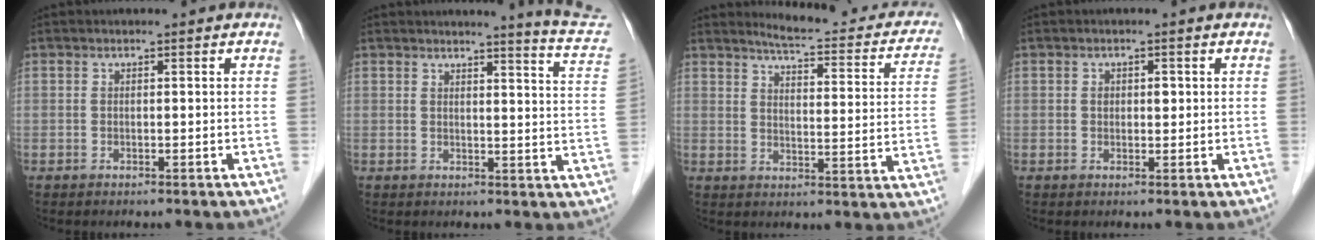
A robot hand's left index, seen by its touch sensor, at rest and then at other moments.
{"total": 8.9, "force": [8.6, -1.9, 1.3], "torque": [-0.022, -0.088, 0.079]}
{"total": 15.6, "force": [13.8, 3.3, 6.6], "torque": [-0.065, -0.029, 0.147]}
{"total": 1.6, "force": [0.1, 1.0, 1.2], "torque": [-0.018, 0.002, 0.002]}